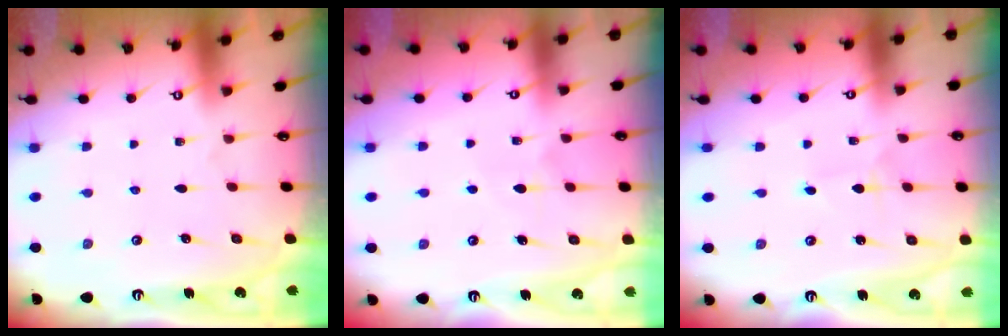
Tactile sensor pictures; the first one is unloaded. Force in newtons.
{"total": 5.7, "press": 5.6, "slide": 0.8}
{"total": 1.1, "press": 1.0, "slide": 0.1}